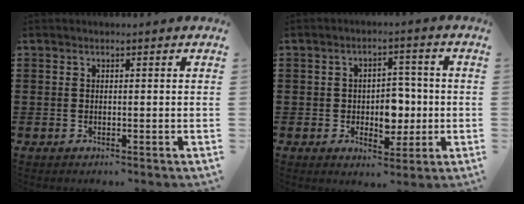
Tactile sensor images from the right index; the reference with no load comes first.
{"total": 5.2, "force": [-0.5, 3.9, 3.3], "torque": [-0.046, 0.001, -0.014]}